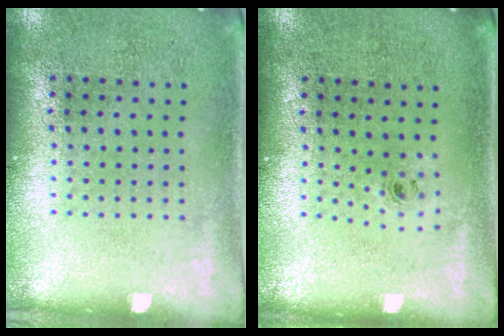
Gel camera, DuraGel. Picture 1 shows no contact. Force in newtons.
{"total": 0.7, "press": 0.3, "slide": 0.6}